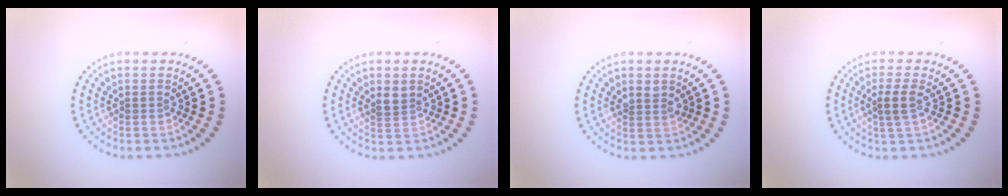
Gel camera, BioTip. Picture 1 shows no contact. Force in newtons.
{"total": 1.7, "press": 1.4, "slide": 0.9}
{"total": 1.3, "press": 1.2, "slide": 0.6}
{"total": 1.9, "press": 1.5, "slide": 1.1}